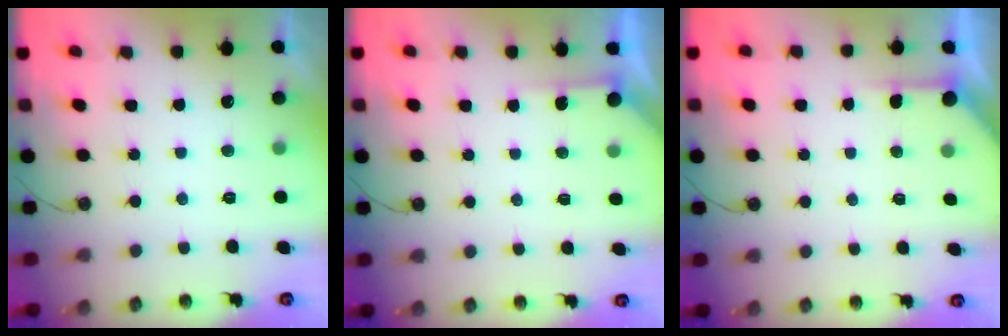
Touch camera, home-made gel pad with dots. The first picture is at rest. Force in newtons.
{"total": 3.3, "press": 3.2, "slide": 0.3}
{"total": 2.4, "press": 2.4, "slide": 0.3}